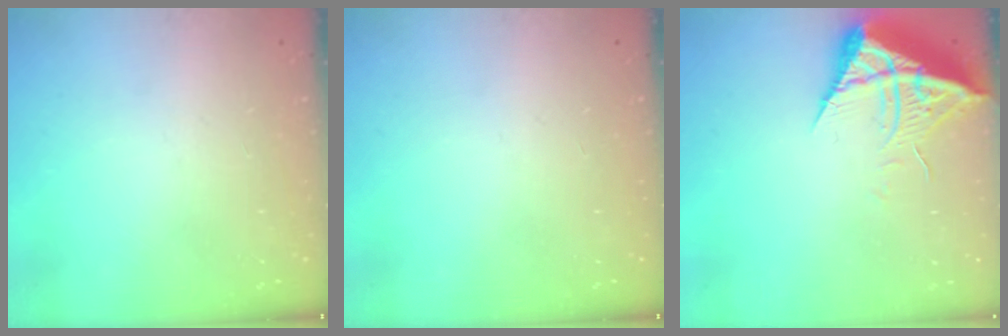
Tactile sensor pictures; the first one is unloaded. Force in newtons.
{"total": 0.0}
{"total": 13.1, "press": 13.1, "slide": 0.9}